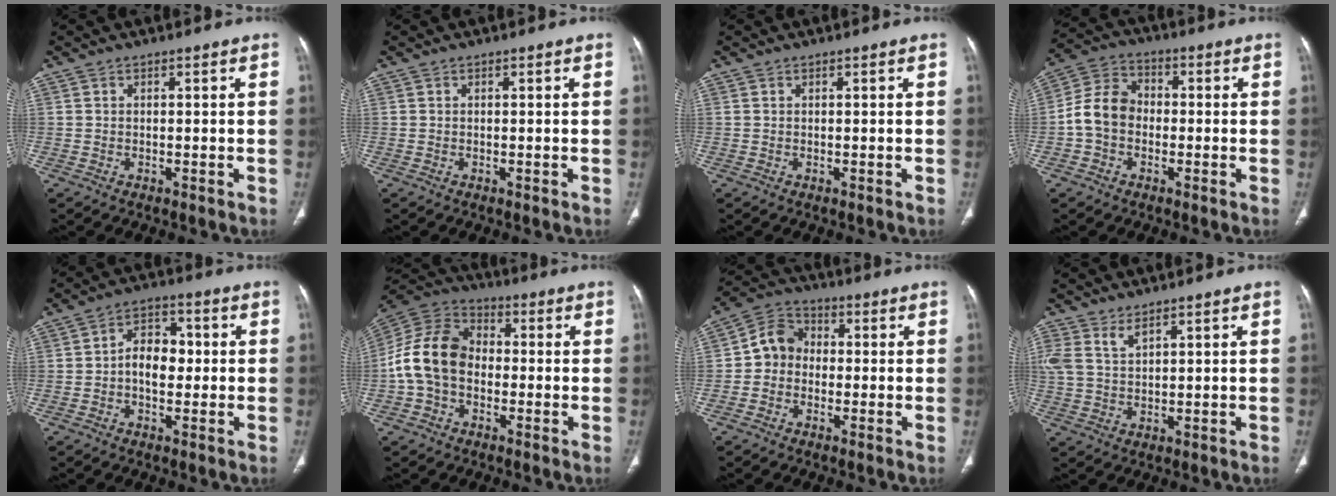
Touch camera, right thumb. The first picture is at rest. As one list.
[{"total": 0.0}, {"total": 0.0}, {"total": 8.7, "force": [-1.4, 6.9, 5.2], "torque": [-0.089, 0.032, -0.040]}, {"total": 6.9, "force": [-0.5, 4.8, 4.9], "torque": [-0.056, 0.023, -0.018]}, {"total": 13.2, "force": [-1.8, 9.7, 8.8], "torque": [-0.163, 0.039, -0.045]}, {"total": 7.1, "force": [-0.8, 6.2, 3.4], "torque": [-0.041, 0.027, -0.031]}, {"total": 4.5, "force": [3.0, 2.0, 2.8], "torque": [-0.060, -0.005, 0.069]}]